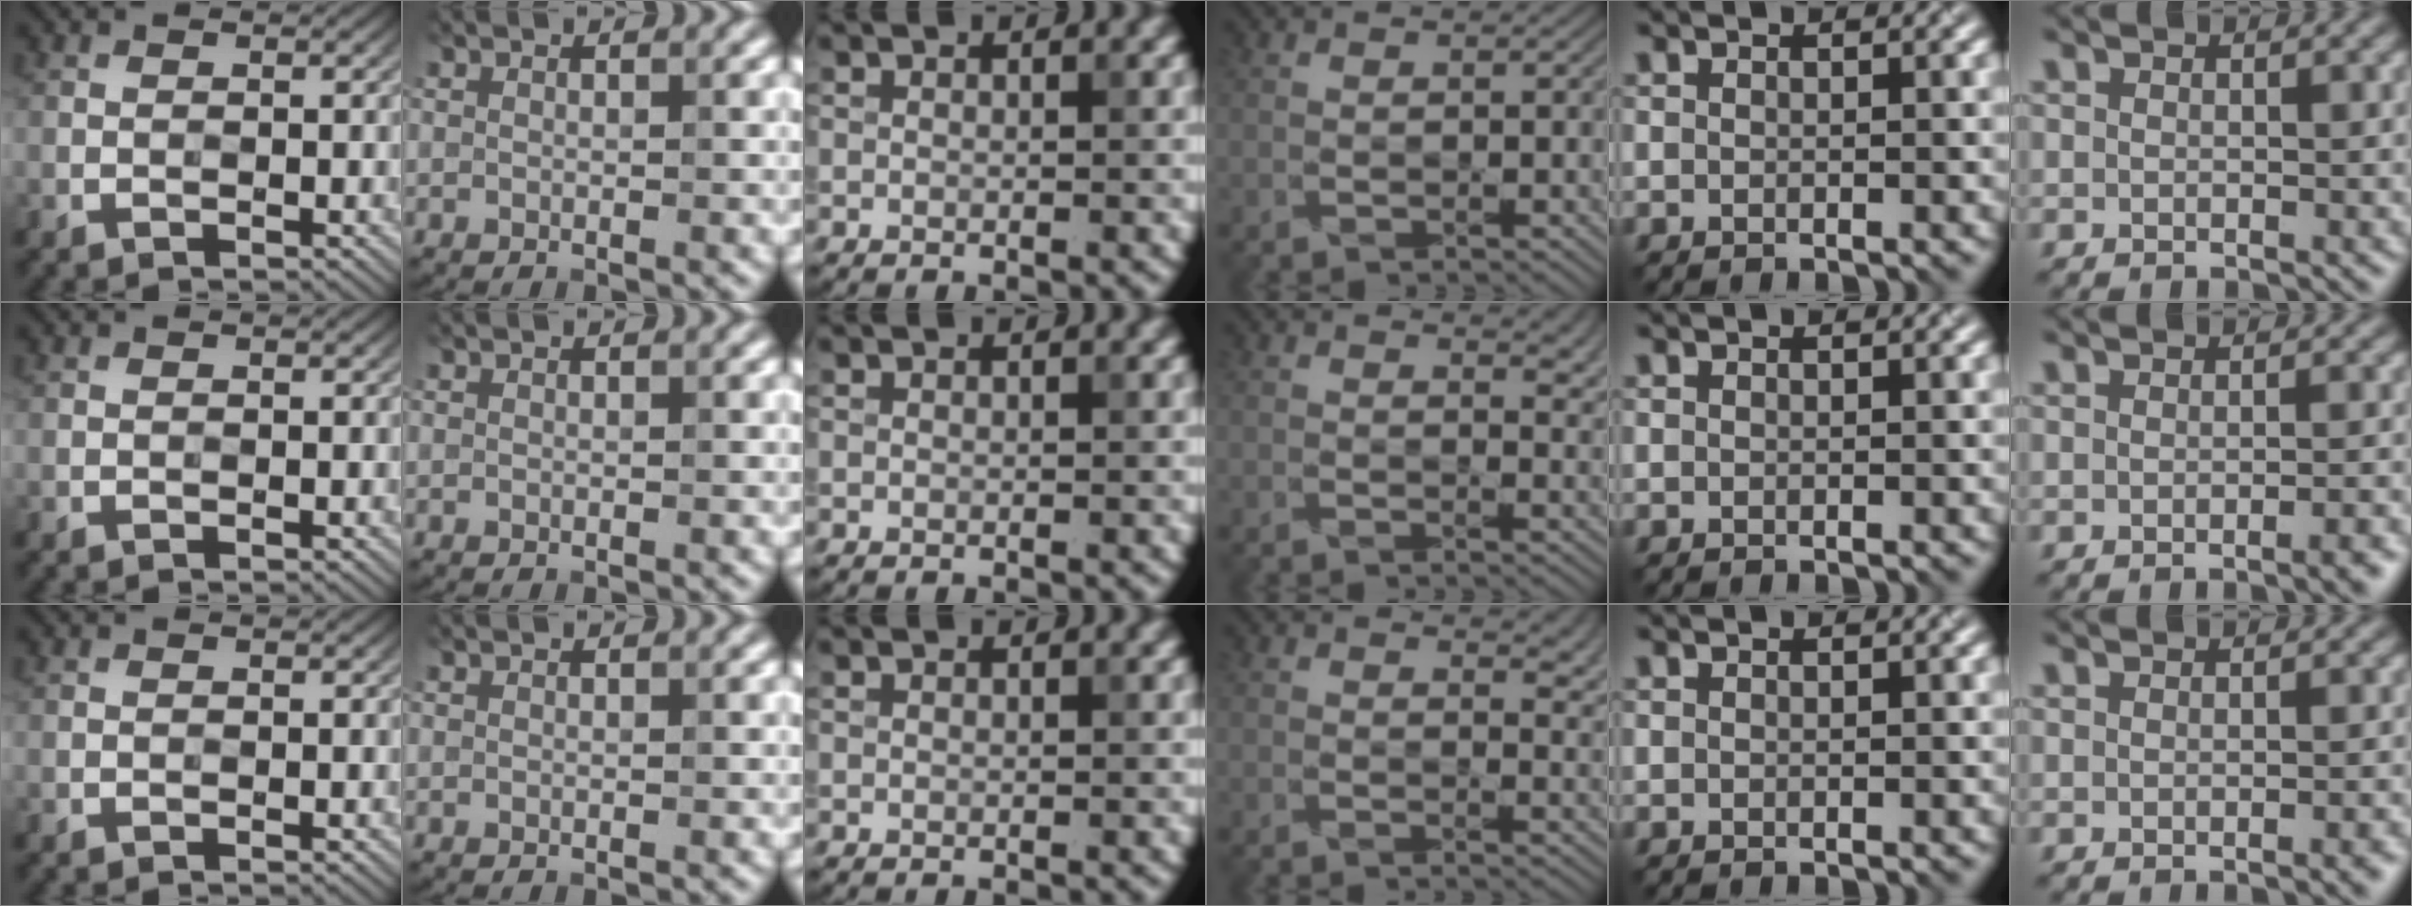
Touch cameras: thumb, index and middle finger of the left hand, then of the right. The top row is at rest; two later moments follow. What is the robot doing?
{"motion": "twist", "object": "bottle cap"}